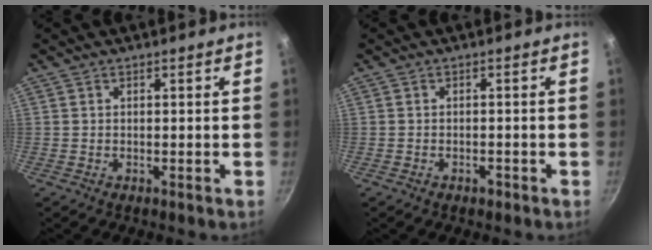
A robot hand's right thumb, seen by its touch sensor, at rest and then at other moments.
{"total": 1.2, "force": [-0.8, 0.7, 0.6], "torque": [-0.009, 0.008, -0.009]}